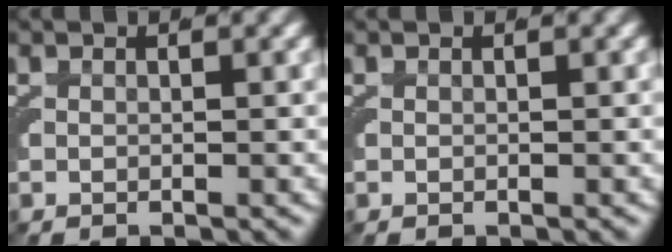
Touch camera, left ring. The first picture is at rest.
{"total": 0.0}